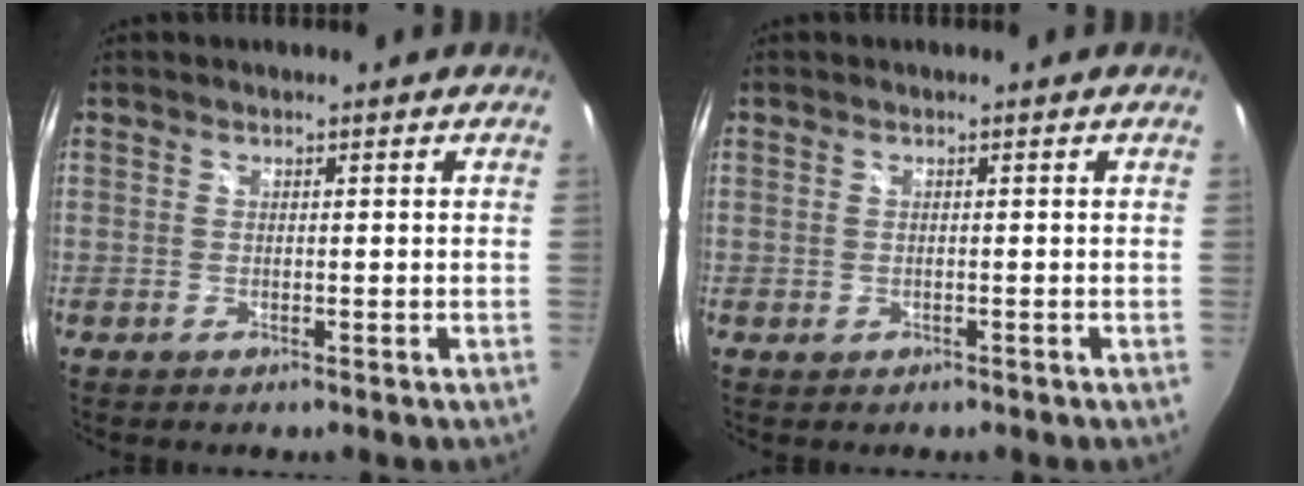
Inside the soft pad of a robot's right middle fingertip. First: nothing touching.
{"total": 0.6, "force": [-0.2, 0.6, 0.2], "torque": [-0.001, -0.001, -0.002]}